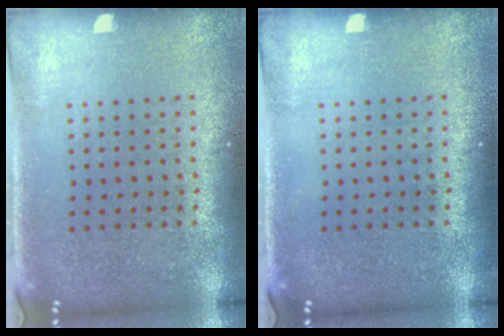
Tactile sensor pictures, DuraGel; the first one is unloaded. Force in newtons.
{"total": 0.0}